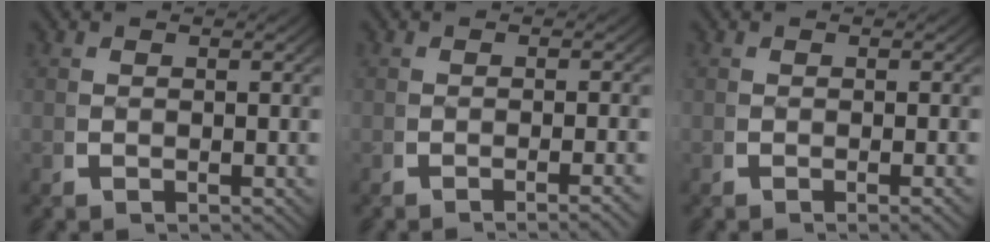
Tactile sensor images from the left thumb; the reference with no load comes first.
{"total": 2.4, "force": [-1.7, 0.0, 1.7], "torque": [-0.023, 0.008, -0.029]}
{"total": 1.2, "force": [-0.5, 0.1, 1.1], "torque": [-0.018, 0.004, -0.009]}